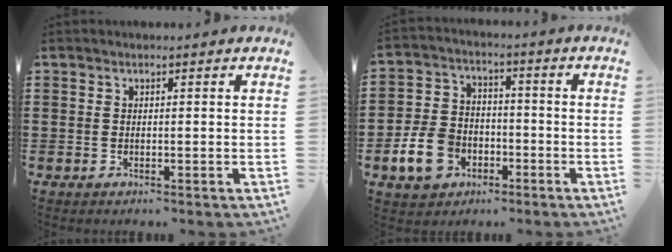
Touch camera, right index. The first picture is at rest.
{"total": 8.5, "force": [-3.5, 6.3, 4.5], "torque": [-0.122, 0.011, -0.068]}